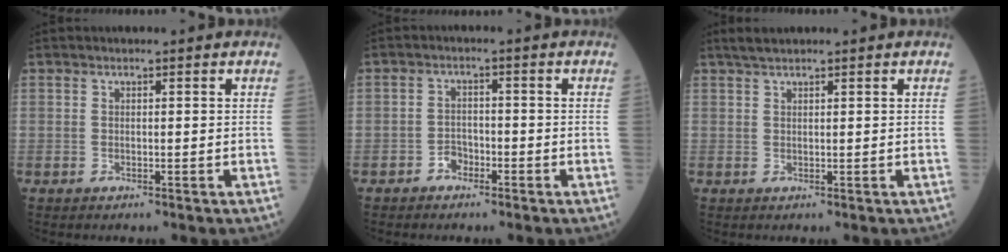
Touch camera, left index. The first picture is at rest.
{"total": 2.1, "force": [-1.5, 1.3, 0.7], "torque": [-0.010, 0.005, -0.030]}
{"total": 2.0, "force": [1.8, 0.2, 0.9], "torque": [-0.021, 0.012, 0.035]}